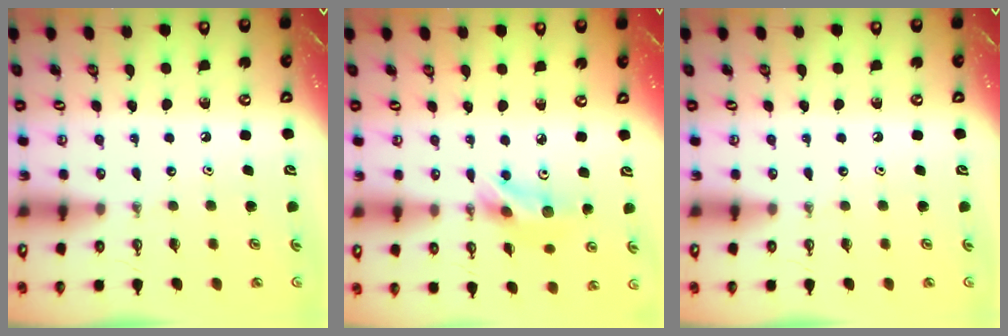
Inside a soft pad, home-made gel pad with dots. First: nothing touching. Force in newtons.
{"total": 10.0, "press": 9.3, "slide": 3.9}
{"total": 0.0}